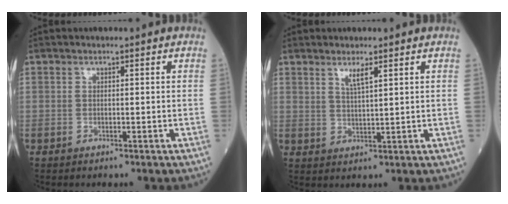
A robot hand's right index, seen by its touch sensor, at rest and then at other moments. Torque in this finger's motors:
{"motor_torque": [0.01, 0.13, 0.02, 0.01]}